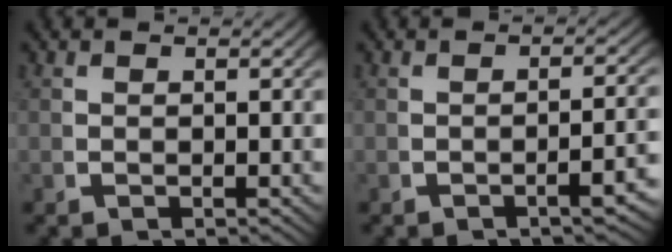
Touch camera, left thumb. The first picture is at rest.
{"total": 2.8, "force": [-1.4, 0.4, 2.4], "torque": [-0.033, 0.005, -0.019]}